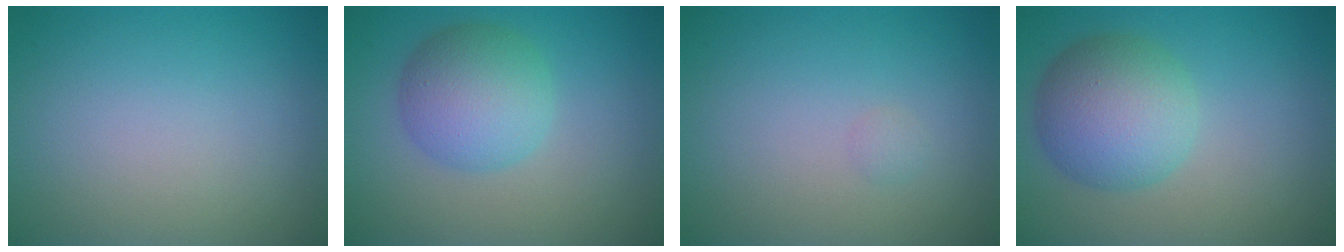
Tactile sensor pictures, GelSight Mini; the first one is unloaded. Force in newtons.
{"total": 5.3, "press": 5.3, "slide": 0.0}
{"total": 0.5, "press": 0.5, "slide": 0.0}
{"total": 6.2, "press": 6.2, "slide": 0.1}